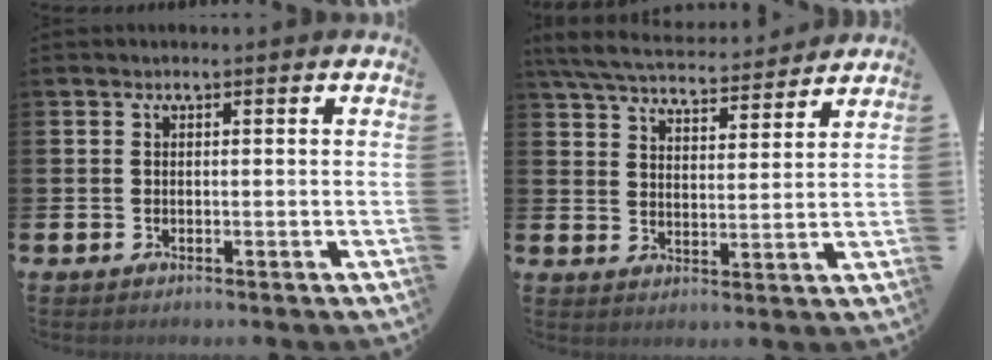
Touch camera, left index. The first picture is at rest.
{"total": 6.4, "force": [6.1, 1.0, 1.7], "torque": [-0.056, -0.037, 0.107]}